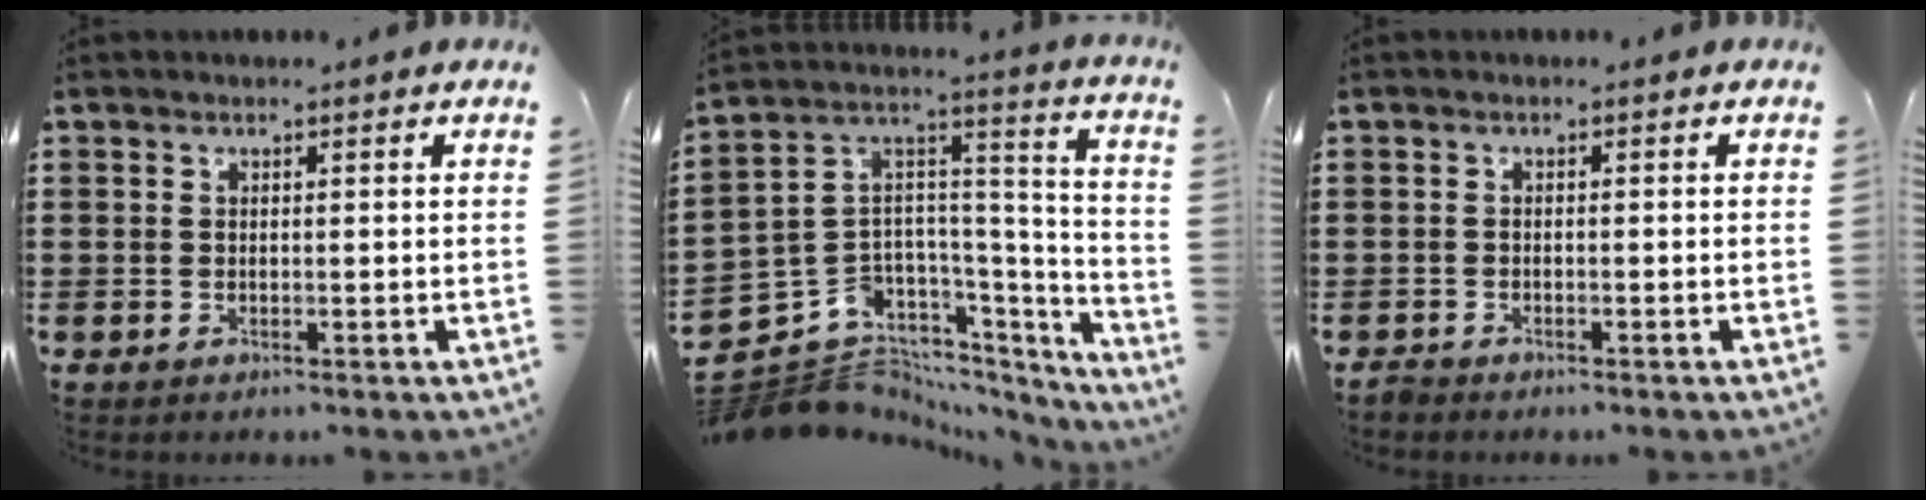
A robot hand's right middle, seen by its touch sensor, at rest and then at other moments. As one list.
[{"total": 7.1, "force": [-5.4, 4.6, 0.5], "torque": [-0.035, -0.012, -0.103]}, {"total": 1.1, "force": [-1.0, 0.4, 0.1], "torque": [-0.006, 0.000, -0.022]}]